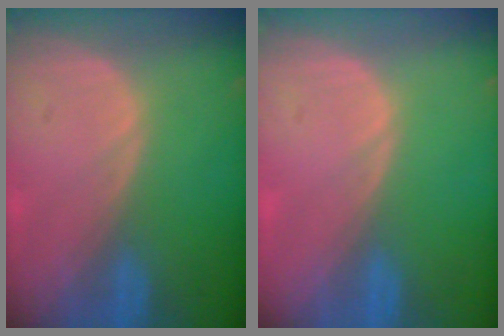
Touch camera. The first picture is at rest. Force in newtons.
{"total": 0.0}